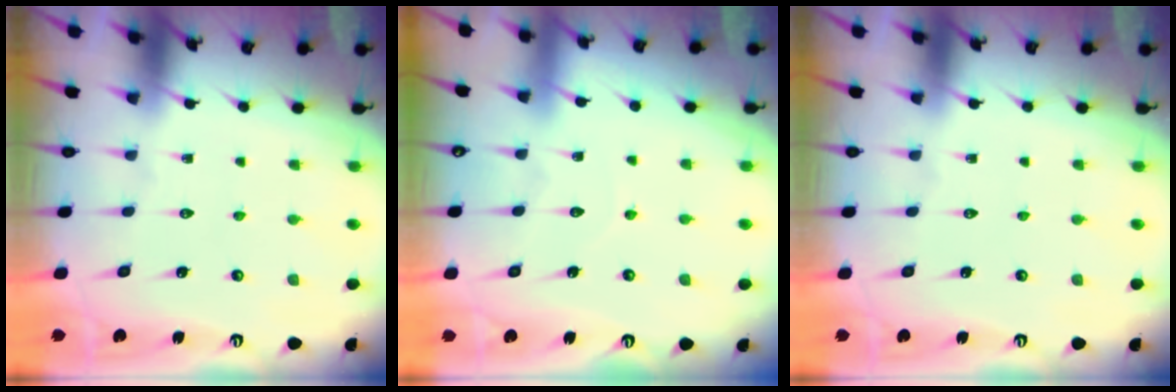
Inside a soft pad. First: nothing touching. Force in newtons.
{"total": 4.2, "press": 4.2, "slide": 0.4}
{"total": 0.0}